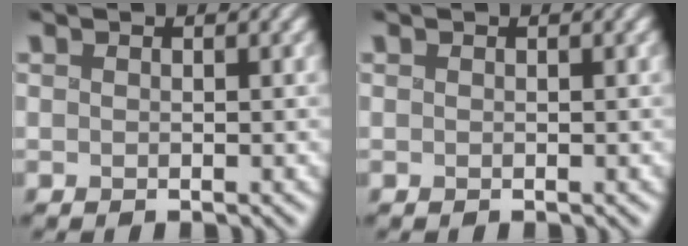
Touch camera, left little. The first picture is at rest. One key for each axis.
{"total": 0.0}